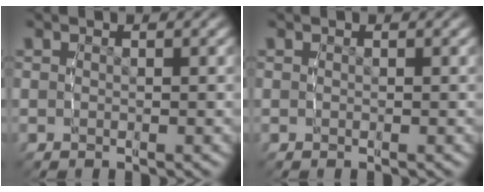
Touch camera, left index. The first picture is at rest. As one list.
[{"total": 0.0}]